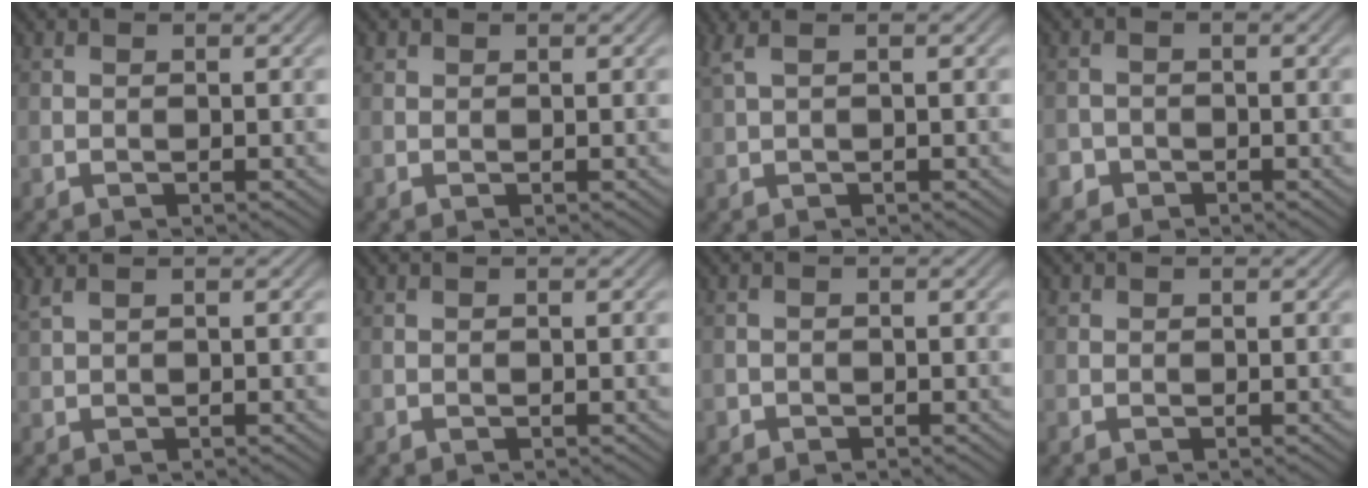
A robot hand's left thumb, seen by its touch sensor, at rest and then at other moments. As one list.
[{"total": 0.9, "force": [0.5, 0.7, 0.1], "torque": [-0.001, 0.000, 0.009]}, {"total": 2.3, "force": [1.1, 0.6, 1.9], "torque": [-0.044, 0.011, 0.020]}, {"total": 1.9, "force": [-1.2, 1.4, 0.3], "torque": [-0.004, -0.001, -0.028]}, {"total": 1.6, "force": [1.2, 0.2, 1.0], "torque": [-0.029, 0.009, 0.028]}, {"total": 0.0}, {"total": 0.6, "force": [-0.4, 0.5, 0.0], "torque": [0.003, -0.002, -0.009]}, {"total": 0.7, "force": [0.3, 0.6, 0.1], "torque": [0.002, -0.003, 0.003]}]